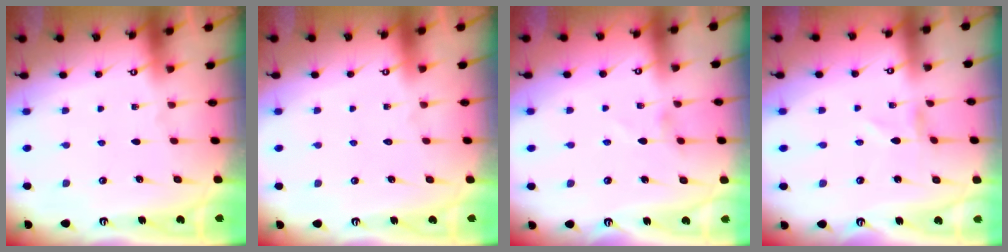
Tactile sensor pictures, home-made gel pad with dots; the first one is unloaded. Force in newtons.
{"total": 1.8, "press": 1.7, "slide": 0.1}
{"total": 1.5, "press": 1.5, "slide": 0.4}
{"total": 1.1, "press": 1.1, "slide": 0.1}